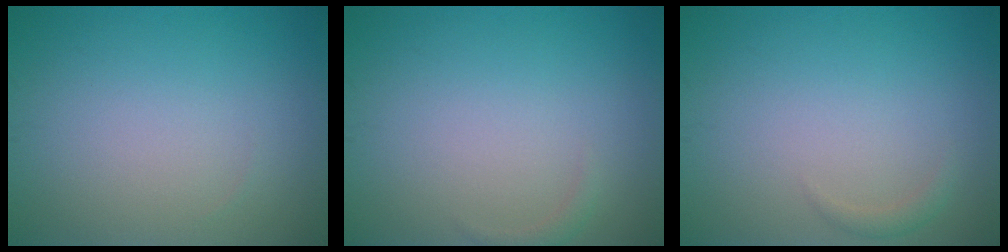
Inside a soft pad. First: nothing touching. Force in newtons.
{"total": 0.7, "press": 0.7, "slide": 0.1}
{"total": 0.9, "press": 0.9, "slide": 0.1}